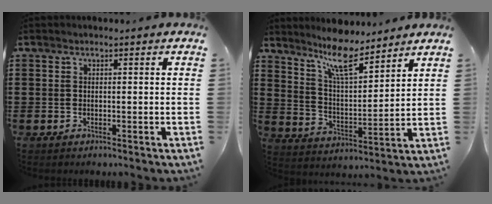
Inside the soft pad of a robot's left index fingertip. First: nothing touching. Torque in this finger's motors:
{"motor_torque": [1.14, -1.00, 0.29, 0.14]}